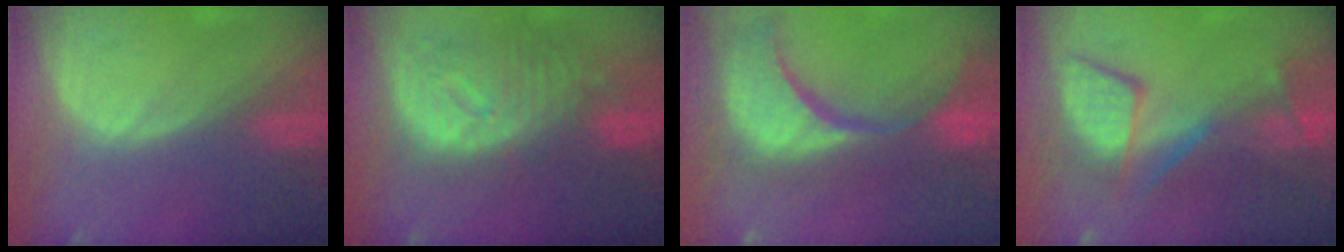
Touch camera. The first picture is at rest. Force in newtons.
{"total": 10.7, "press": 9.4, "slide": 4.9}
{"total": 15.3, "press": 12.2, "slide": 9.3}
{"total": 9.1, "press": 9.0, "slide": 1.2}